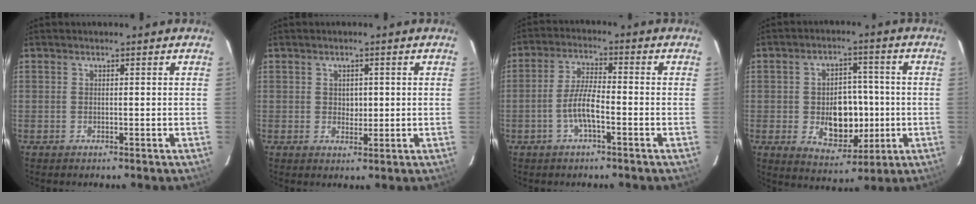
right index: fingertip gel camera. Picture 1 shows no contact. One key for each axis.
{"total": 2.4, "fx": 0.3, "fy": 2.0, "fz": 1.3, "tx": -0.016, "ty": 0.003, "tz": 0.005}
{"total": 5.8, "fx": -2.4, "fy": 1.3, "fz": 5.1, "tx": -0.107, "ty": 0.005, "tz": -0.046}
{"total": 11.2, "fx": -1.5, "fy": 7.9, "fz": 7.7, "tx": -0.143, "ty": 0.005, "tz": -0.002}